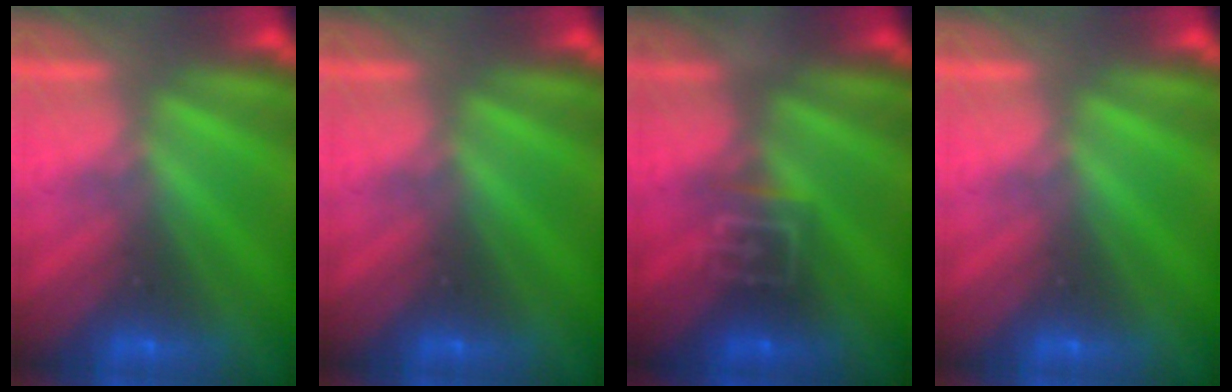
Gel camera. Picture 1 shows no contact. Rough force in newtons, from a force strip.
{"total": 0.0}
{"total": 2.9}
{"total": 0.0}